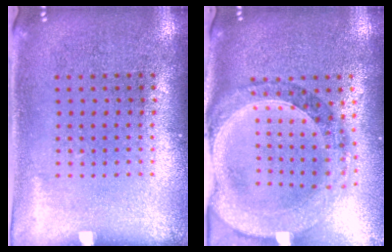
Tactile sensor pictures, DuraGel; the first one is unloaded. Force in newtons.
{"total": 1.6, "press": 1.5, "slide": 0.6}